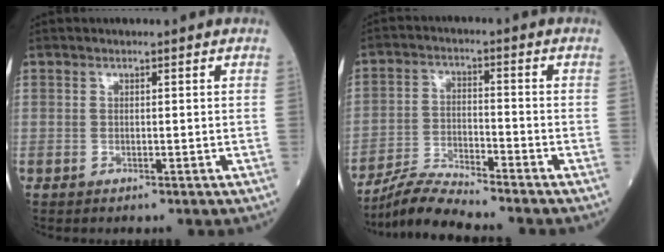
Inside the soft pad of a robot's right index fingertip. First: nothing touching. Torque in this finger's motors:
{"motor_torque": [0.12, -0.57, 0.10, -0.01]}